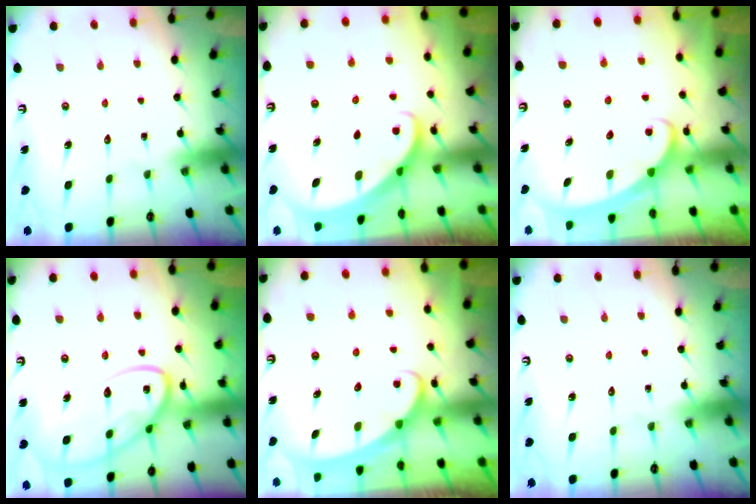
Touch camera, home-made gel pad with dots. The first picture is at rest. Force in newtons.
{"total": 2.4, "press": 2.3, "slide": 0.3}
{"total": 2.4, "press": 2.4, "slide": 0.3}
{"total": 14.2, "press": 14.1, "slide": 1.4}
{"total": 2.6, "press": 2.6, "slide": 0.3}
{"total": 0.0}